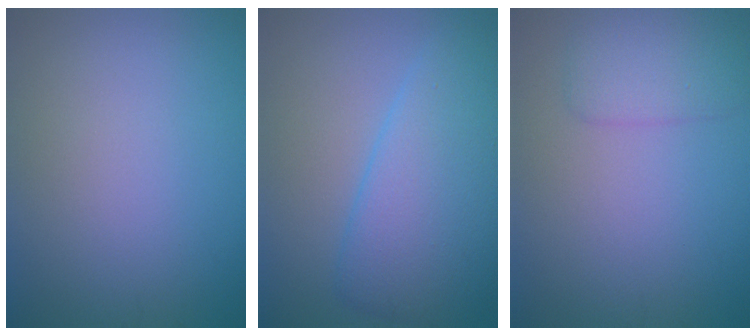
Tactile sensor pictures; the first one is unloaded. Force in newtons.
{"total": 6.3, "press": 6.3, "slide": 0.3}
{"total": 2.6, "press": 2.6, "slide": 0.0}